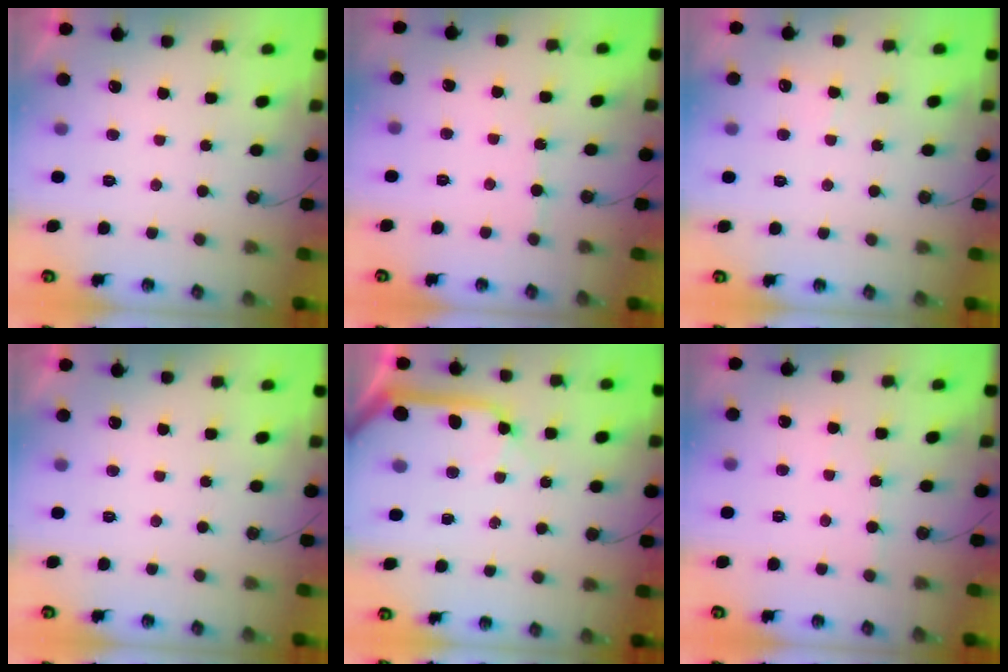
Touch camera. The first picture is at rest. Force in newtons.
{"total": 5.4, "press": 5.4, "slide": 0.3}
{"total": 5.5, "press": 5.5, "slide": 0.7}
{"total": 0.0}
{"total": 12.9, "press": 12.8, "slide": 2.0}
{"total": 2.9, "press": 2.9, "slide": 0.3}